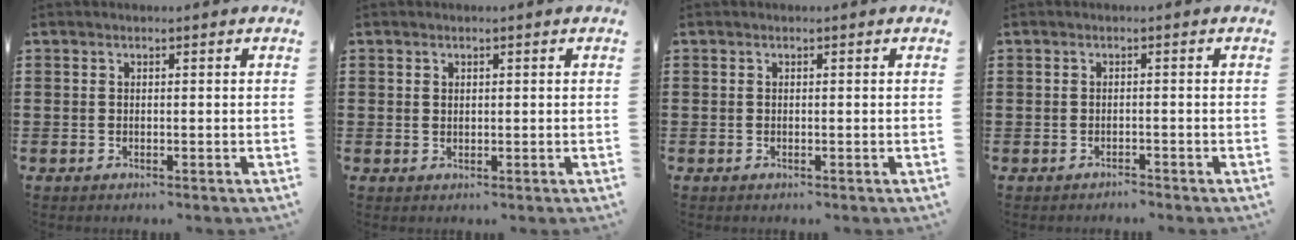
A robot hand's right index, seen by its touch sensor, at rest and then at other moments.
{"total": 0.6, "force": [0.4, 0.4, 0.2], "torque": [-0.004, 0.002, 0.009]}
{"total": 0.0}
{"total": 1.2, "force": [-1.2, 0.0, -0.2], "torque": [0.000, 0.006, -0.027]}